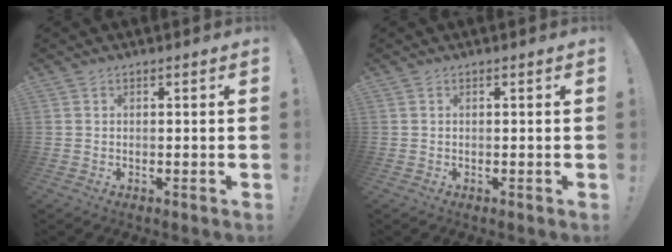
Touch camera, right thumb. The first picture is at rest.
{"total": 0.0}